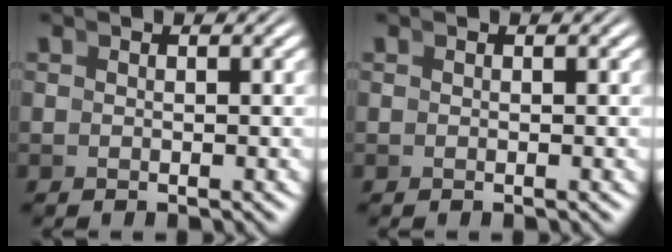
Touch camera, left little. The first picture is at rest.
{"total": 0.0}